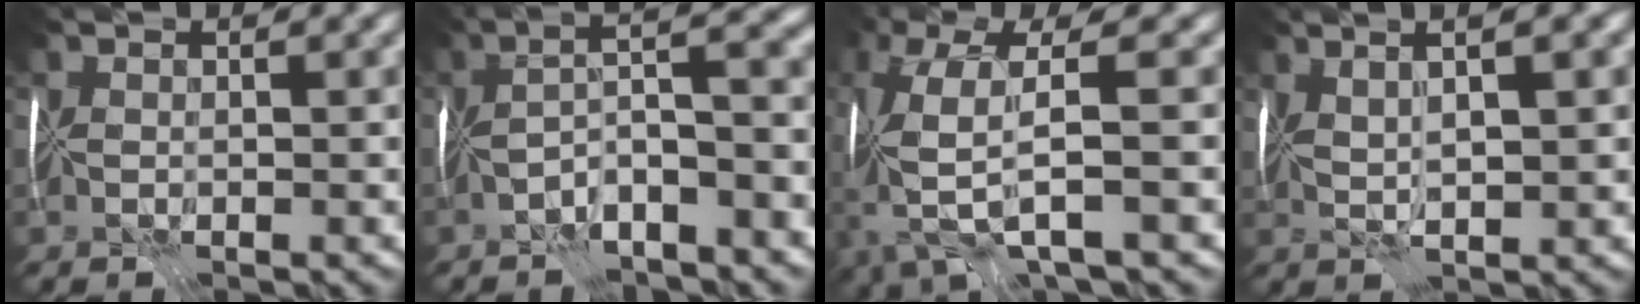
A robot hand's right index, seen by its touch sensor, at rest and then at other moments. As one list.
[{"total": 5.2, "force": [-2.3, 0.0, 4.6], "torque": [-0.070, 0.020, -0.045]}, {"total": 6.5, "force": [-2.1, 1.0, 6.0], "torque": [-0.162, -0.010, -0.041]}, {"total": 3.6, "force": [1.5, 0.0, 3.3], "torque": [-0.049, 0.006, 0.020]}]